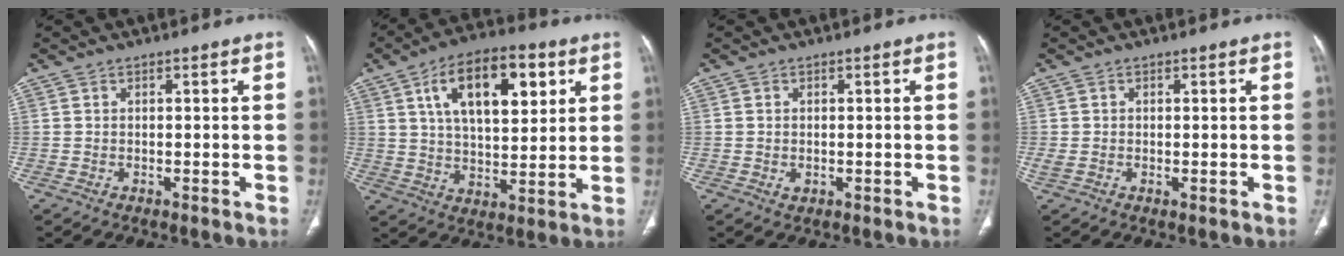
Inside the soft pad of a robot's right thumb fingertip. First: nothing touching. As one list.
[{"total": 17.4, "force": [6.8, 8.5, 13.6], "torque": [-0.187, -0.012, 0.112]}, {"total": 1.3, "force": [-0.1, 1.0, 0.8], "torque": [-0.012, -0.002, 0.002]}, {"total": 1.5, "force": [-0.1, 0.9, 1.1], "torque": [-0.034, 0.000, -0.001]}]